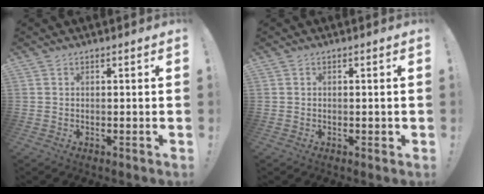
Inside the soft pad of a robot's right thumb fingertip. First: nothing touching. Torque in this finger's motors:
{"motor_torque": [0.06, 0.19, 0.11, -0.07, -0.01]}